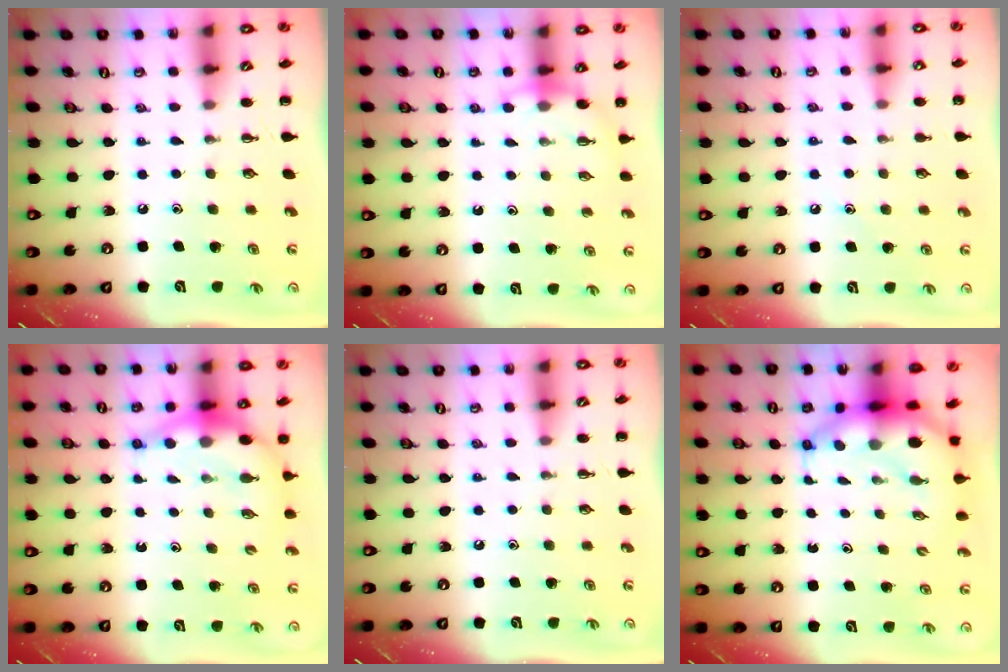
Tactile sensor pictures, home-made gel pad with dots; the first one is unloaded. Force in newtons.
{"total": 5.6, "press": 5.5, "slide": 1.0}
{"total": 7.0, "press": 6.7, "slide": 1.9}
{"total": 7.4, "press": 7.3, "slide": 1.4}
{"total": 4.0, "press": 3.8, "slide": 1.2}
{"total": 7.2, "press": 7.0, "slide": 1.8}